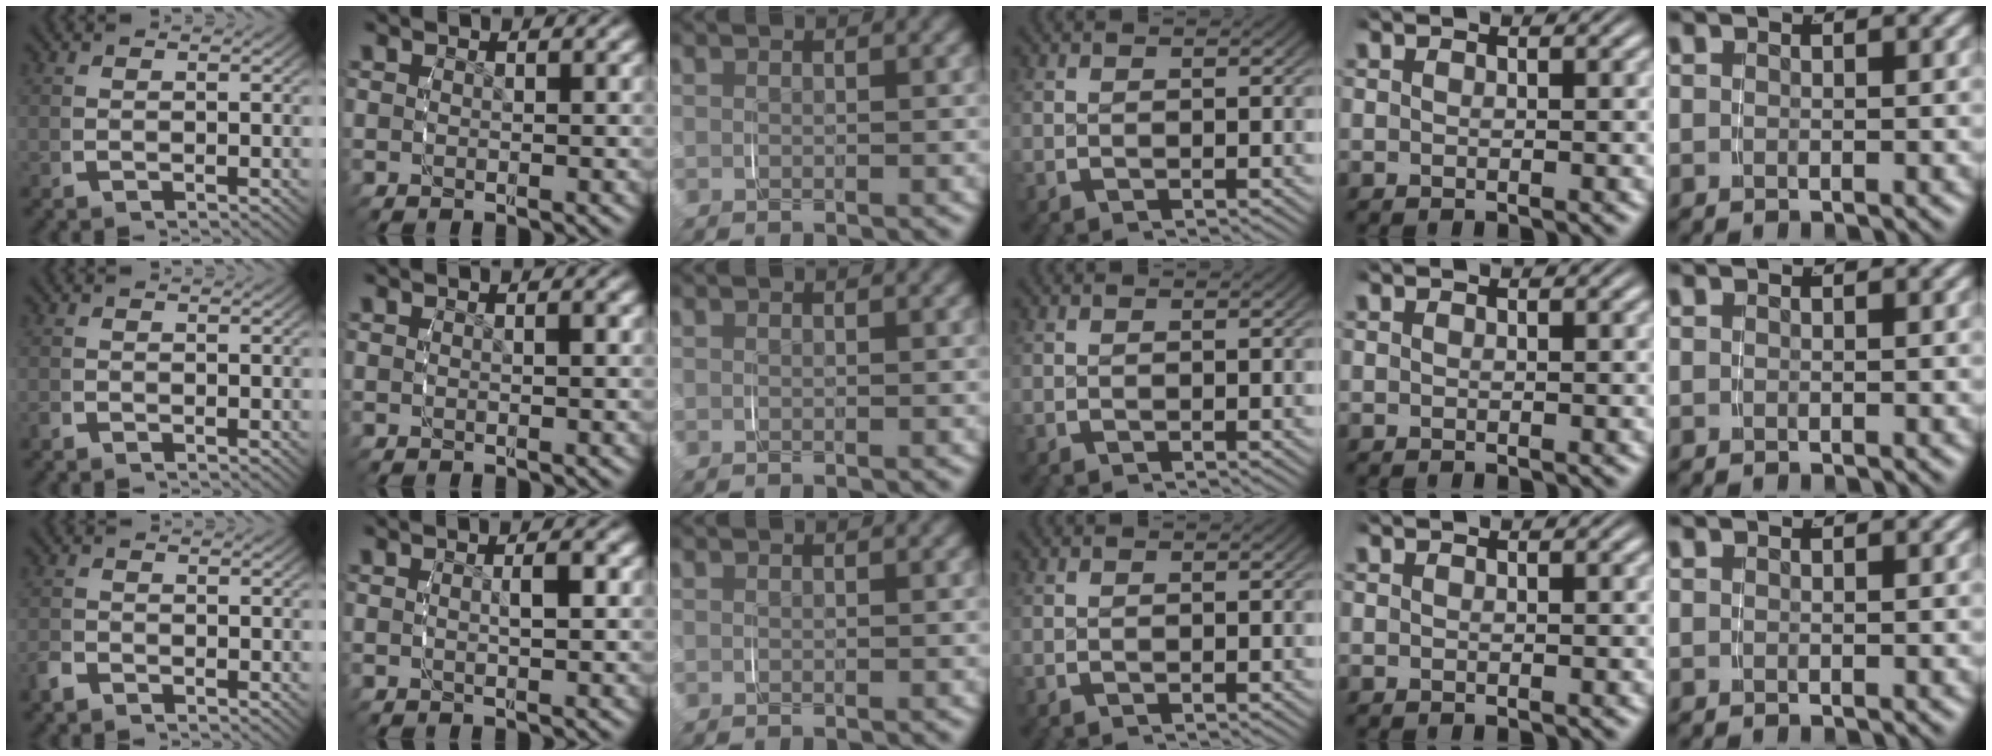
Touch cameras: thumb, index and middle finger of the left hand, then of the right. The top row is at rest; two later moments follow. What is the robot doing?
{"motion": "grasp_and_lifting", "object": "lipstick"}